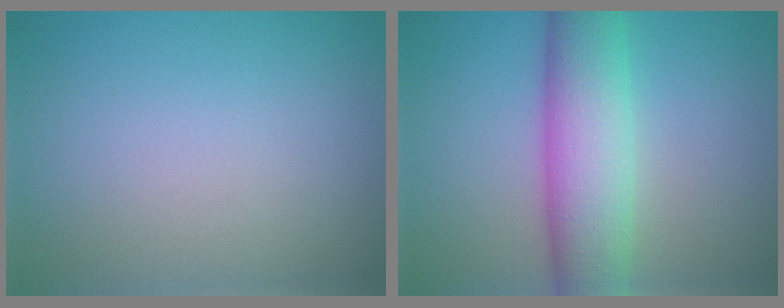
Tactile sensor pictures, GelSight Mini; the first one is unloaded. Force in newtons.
{"total": 7.7, "press": 7.7, "slide": 0.3}